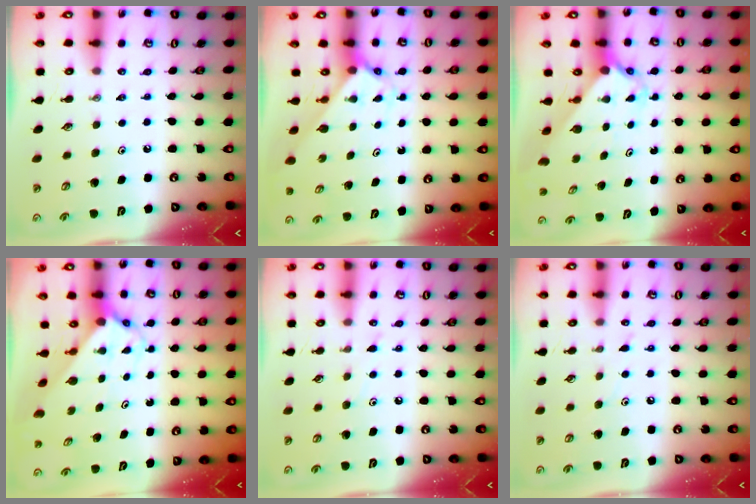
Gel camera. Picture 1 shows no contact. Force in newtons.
{"total": 2.3, "press": 2.3, "slide": 0.3}
{"total": 2.1, "press": 2.1, "slide": 0.2}
{"total": 2.9, "press": 2.9, "slide": 0.3}
{"total": 5.4, "press": 5.4, "slide": 0.6}
{"total": 3.8, "press": 3.7, "slide": 0.6}